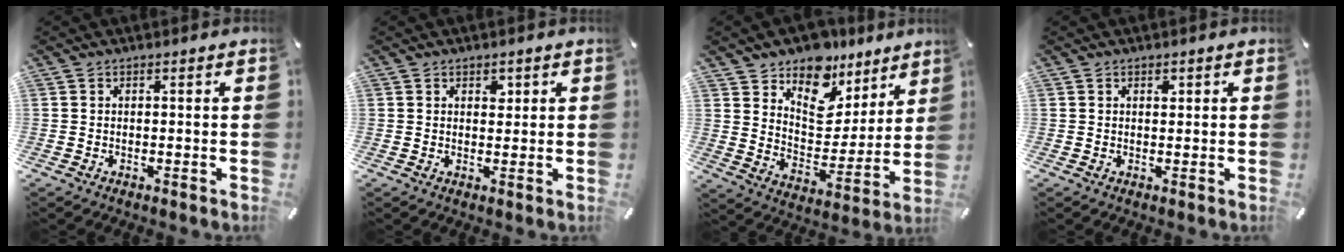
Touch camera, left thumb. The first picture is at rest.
{"total": 1.9, "force": [0.9, 1.5, 0.8], "torque": [0.007, -0.007, 0.011]}
{"total": 12.4, "force": [9.4, 7.7, 2.3], "torque": [-0.036, -0.095, 0.173]}
{"total": 0.8, "force": [0.5, 0.6, 0.3], "torque": [0.001, -0.003, 0.007]}